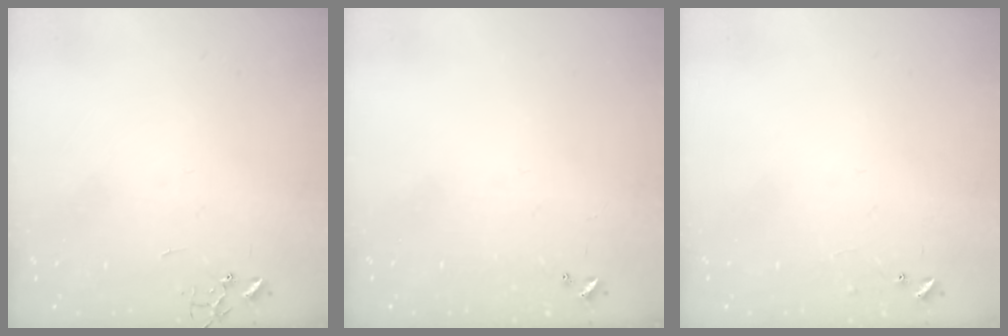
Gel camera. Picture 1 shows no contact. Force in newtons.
{"total": 0.0}
{"total": 6.4, "press": 6.3, "slide": 0.5}